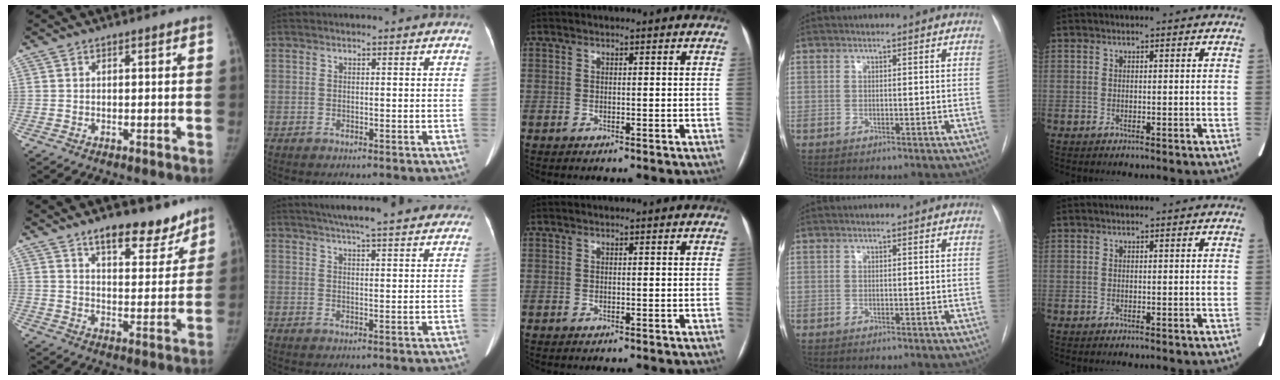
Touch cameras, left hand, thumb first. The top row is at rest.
{"thumb": {"total": 12.4, "force": [9.4, 5.1, 6.3], "torque": [-0.047, -0.063, 0.142]}, "index": {"total": 18.2, "force": [15.8, 2.5, 8.7], "torque": [-0.117, 0.034, 0.195]}}